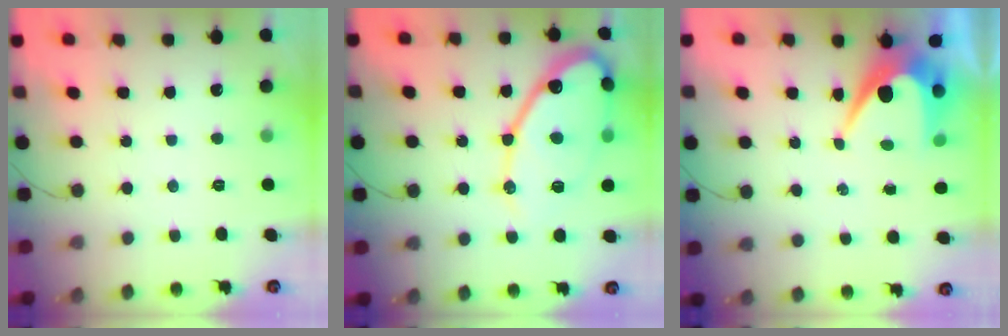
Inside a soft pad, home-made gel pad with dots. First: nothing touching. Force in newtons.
{"total": 17.9, "press": 17.8, "slide": 1.6}
{"total": 7.4, "press": 7.4, "slide": 0.5}